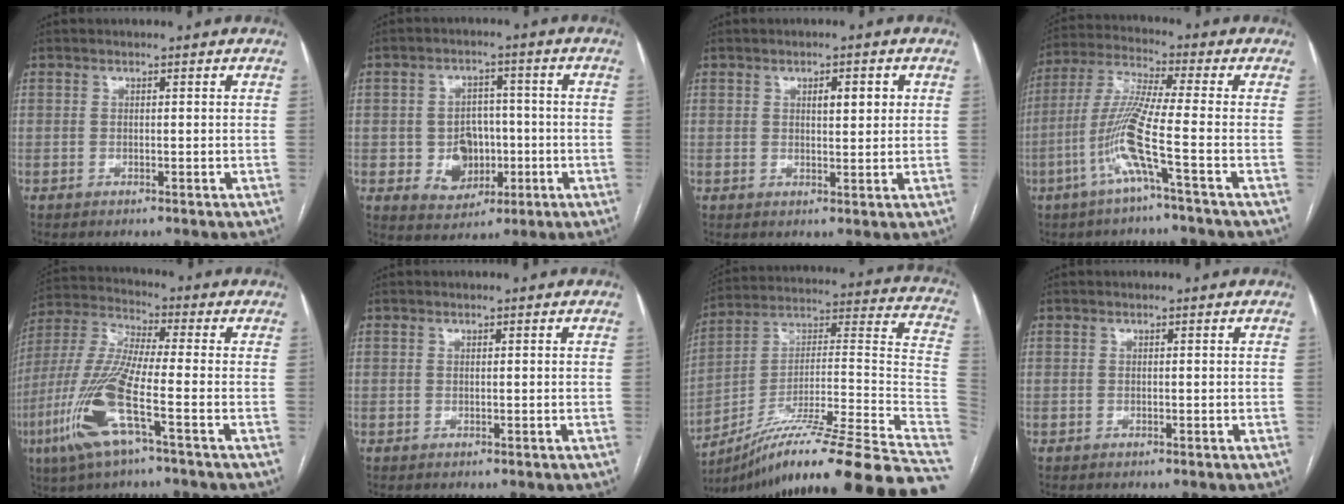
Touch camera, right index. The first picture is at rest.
{"total": 7.5, "force": [-1.4, 6.1, 4.1], "torque": [-0.068, 0.013, -0.012]}
{"total": 3.2, "force": [1.1, 1.1, 2.8], "torque": [-0.042, 0.002, 0.016]}
{"total": 10.6, "force": [-4.1, -1.1, 9.7], "torque": [-0.212, 0.000, -0.089]}
{"total": 13.8, "force": [-5.3, 0.9, 12.8], "torque": [-0.281, -0.012, -0.109]}
{"total": 0.0}
{"total": 30.7, "force": [-22.8, -1.4, 20.5], "torque": [-0.196, 0.018, -0.359]}
{"total": 0.0}